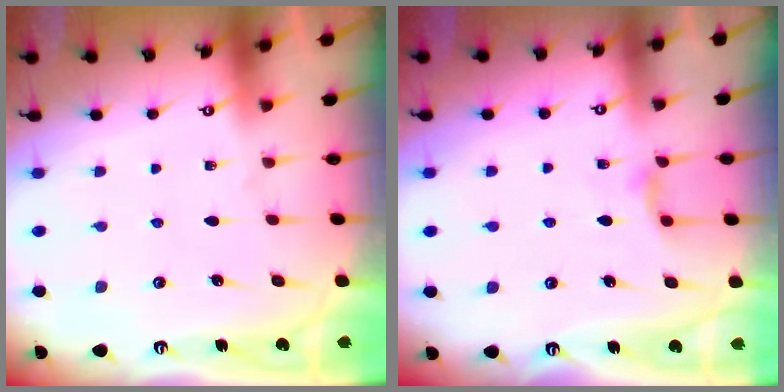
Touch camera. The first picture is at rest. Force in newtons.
{"total": 5.7, "press": 5.7, "slide": 0.6}